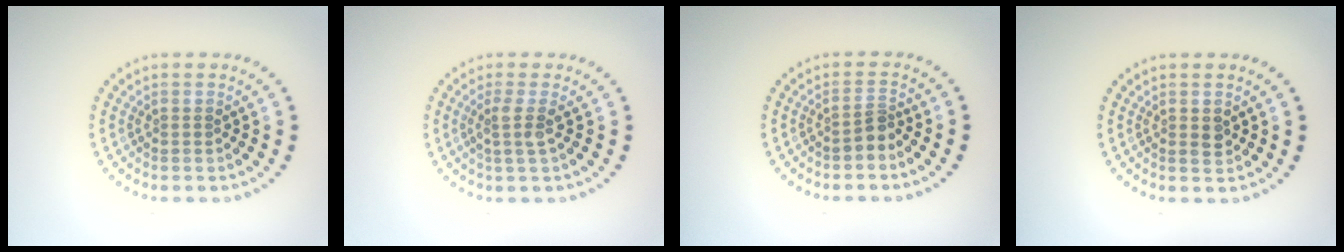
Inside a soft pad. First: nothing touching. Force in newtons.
{"total": 1.8, "press": 1.2, "slide": 1.3}
{"total": 1.6, "press": 1.2, "slide": 1.1}
{"total": 1.1, "press": 1.1, "slide": 0.1}